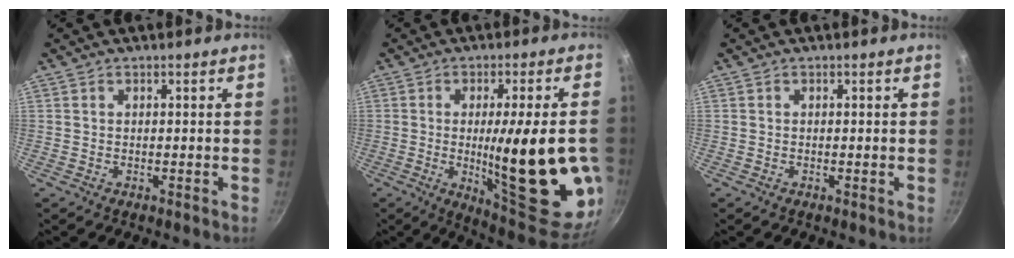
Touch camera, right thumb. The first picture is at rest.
{"total": 24.1, "force": [-3.5, 5.6, 23.2], "torque": [-0.306, -0.022, -0.035]}
{"total": 0.0}